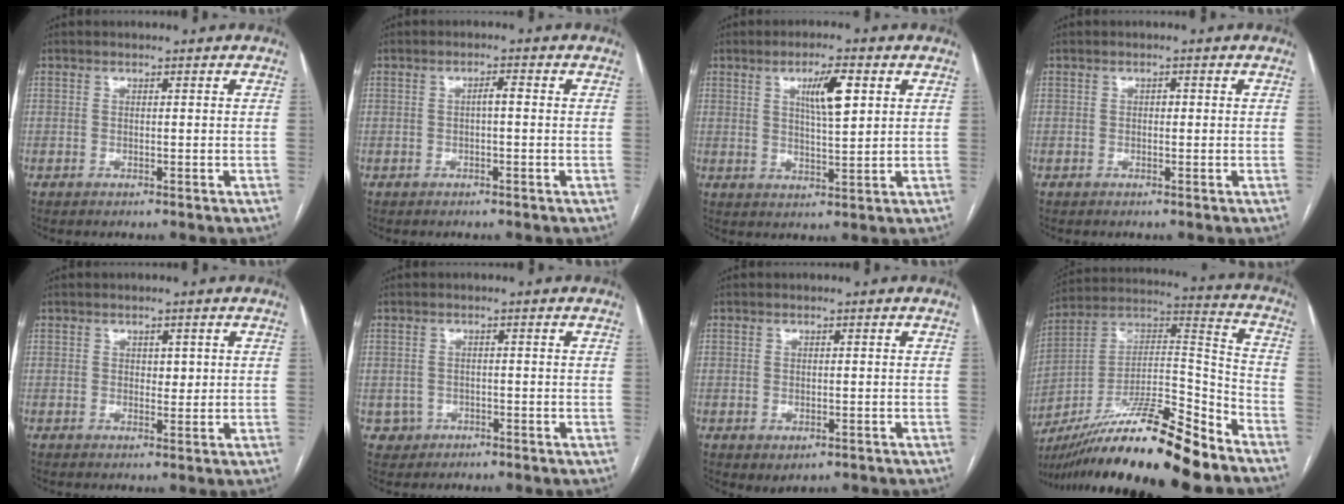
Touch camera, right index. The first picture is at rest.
{"total": 1.6, "force": [-0.1, 0.4, 1.5], "torque": [-0.027, 0.005, 0.000]}
{"total": 6.7, "force": [2.5, 1.2, 6.0], "torque": [-0.106, 0.004, 0.045]}
{"total": 0.7, "force": [0.0, 0.4, 0.6], "torque": [-0.009, 0.003, 0.001]}
{"total": 1.9, "force": [0.5, 1.2, 1.3], "torque": [-0.015, 0.000, 0.009]}
{"total": 2.3, "force": [-1.0, 2.0, 0.0], "torque": [0.003, 0.010, -0.010]}
{"total": 2.4, "force": [-1.0, 1.4, 1.6], "torque": [-0.025, -0.003, 0.001]}
{"total": 23.6, "force": [-17.8, 2.3, 15.3], "torque": [-0.260, 0.002, -0.309]}